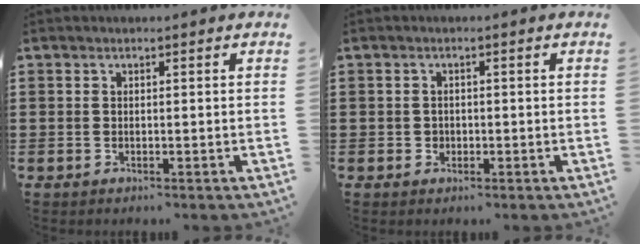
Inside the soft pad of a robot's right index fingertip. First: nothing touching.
{"total": 1.1, "force": [-0.2, 1.0, 0.3], "torque": [-0.009, 0.004, -0.005]}